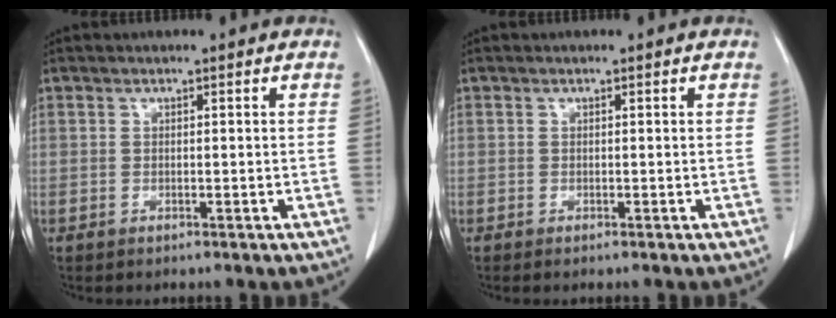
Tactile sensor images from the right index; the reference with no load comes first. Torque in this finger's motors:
{"motor_torque": [-0.04, 0.04, 0.05, 0.01]}